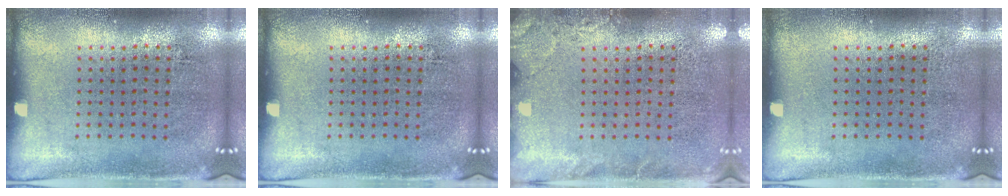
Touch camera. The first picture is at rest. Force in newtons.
{"total": 0.0}
{"total": 1.9, "press": 1.8, "slide": 0.3}
{"total": 0.0}